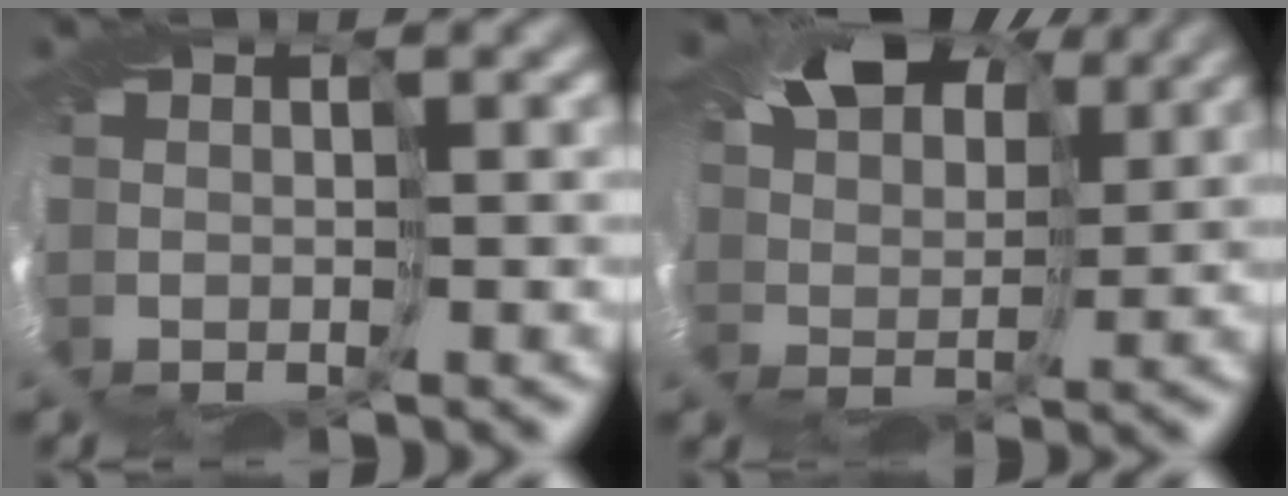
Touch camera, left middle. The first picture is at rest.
{"total": 9.8, "force": [6.2, 5.5, 5.3], "torque": [-0.110, 0.029, 0.090]}